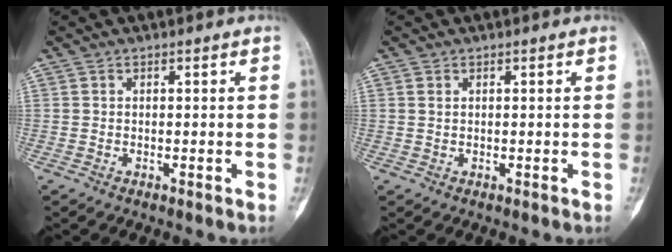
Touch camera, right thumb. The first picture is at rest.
{"total": 0.7, "force": [0.3, 0.4, 0.4], "torque": [-0.012, 0.005, 0.009]}